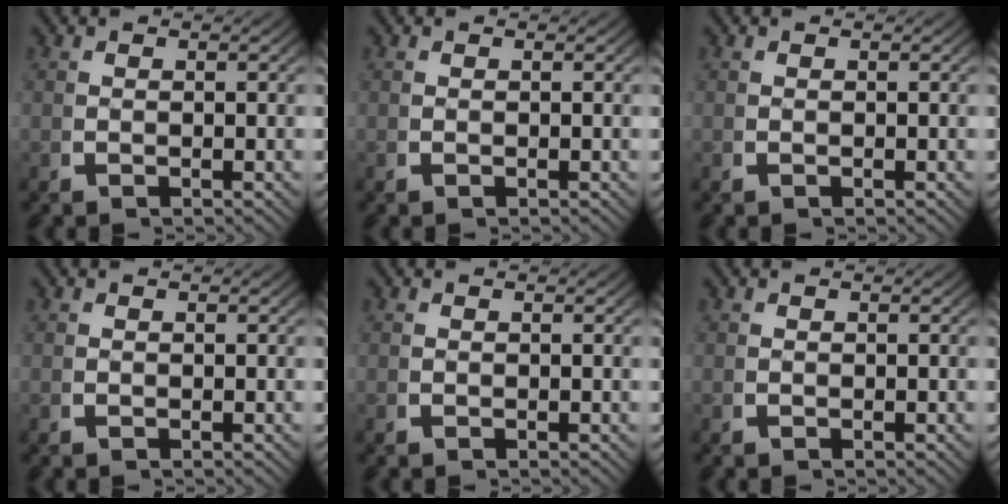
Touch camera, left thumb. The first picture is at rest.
{"total": 0.0}
{"total": 0.0}
{"total": 0.0}
{"total": 0.0}
{"total": 0.0}